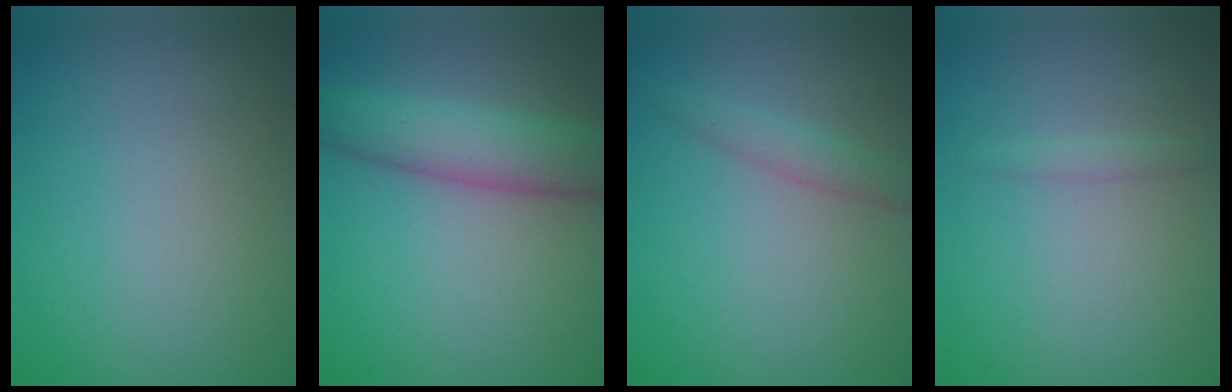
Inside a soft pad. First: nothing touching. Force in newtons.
{"total": 5.5, "press": 5.5, "slide": 0.1}
{"total": 1.6, "press": 1.6, "slide": 0.1}
{"total": 0.8, "press": 0.8, "slide": 0.1}